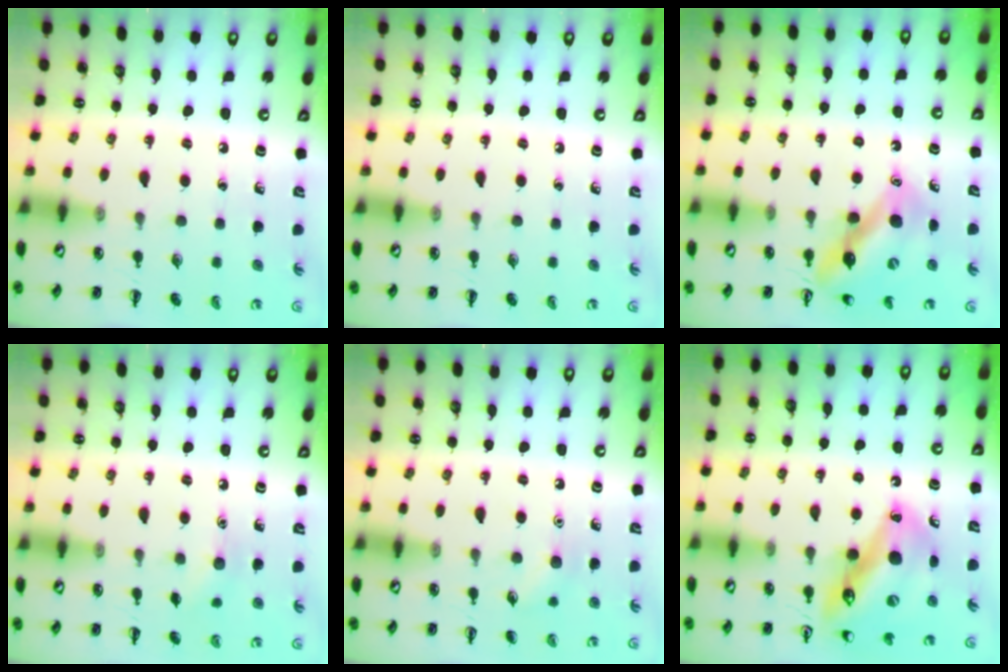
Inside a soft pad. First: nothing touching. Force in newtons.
{"total": 0.0}
{"total": 11.0, "press": 10.5, "slide": 3.4}
{"total": 6.1, "press": 5.9, "slide": 1.5}
{"total": 6.9, "press": 6.7, "slide": 1.6}
{"total": 16.9, "press": 16.3, "slide": 4.5}